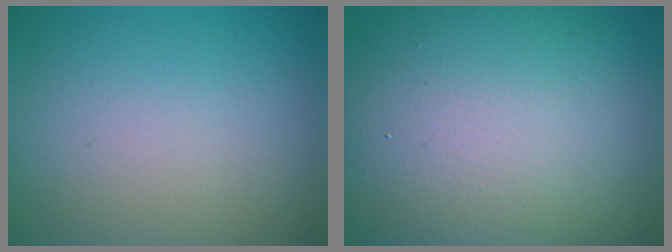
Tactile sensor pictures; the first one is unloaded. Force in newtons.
{"total": 17.5, "press": 17.4, "slide": 0.7}